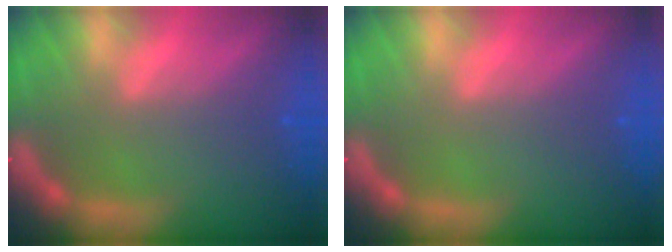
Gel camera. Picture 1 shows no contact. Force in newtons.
{"total": 0.0}